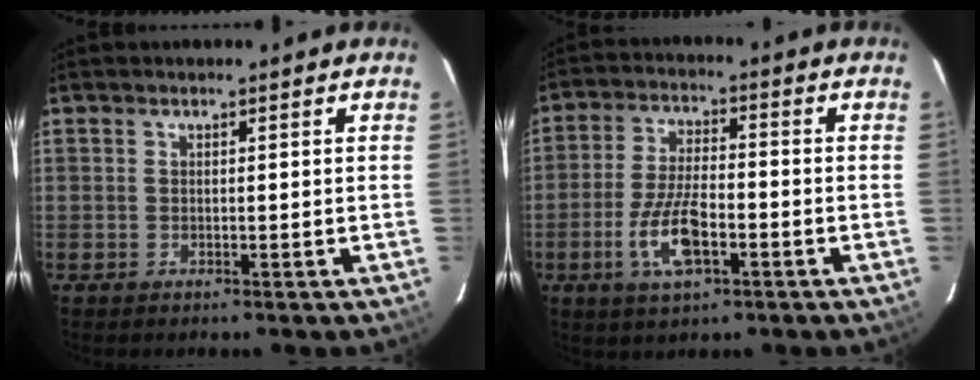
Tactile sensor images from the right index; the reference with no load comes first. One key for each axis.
{"total": 9.6, "fx": -3.8, "fy": 3.5, "fz": 8.1, "tx": -0.170, "ty": -0.006, "tz": -0.070}